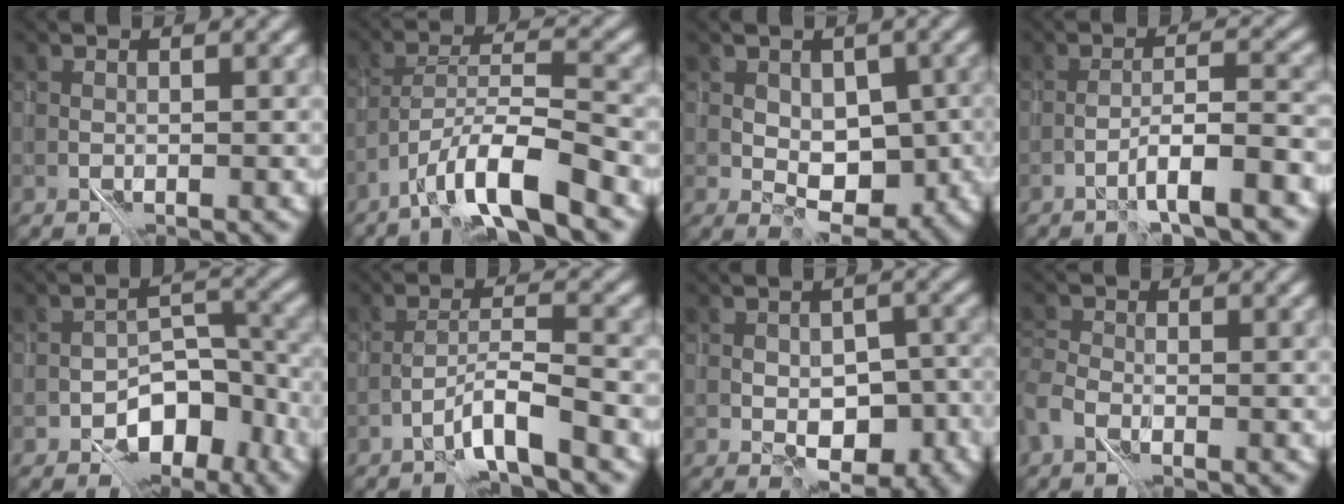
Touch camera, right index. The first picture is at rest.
{"total": 6.3, "force": [-4.6, 0.6, 4.3], "torque": [-0.070, 0.010, -0.086]}
{"total": 4.4, "force": [0.3, 2.9, 3.4], "torque": [-0.038, -0.001, 0.008]}
{"total": 2.9, "force": [-1.8, -0.2, 2.3], "torque": [-0.033, 0.021, -0.038]}
{"total": 7.2, "force": [-4.4, 4.0, 4.1], "torque": [-0.027, 0.017, -0.071]}
{"total": 3.4, "force": [-2.5, -0.3, 2.3], "torque": [-0.041, 0.014, -0.054]}
{"total": 5.6, "force": [-1.6, 3.2, 4.3], "torque": [-0.049, -0.004, -0.017]}
{"total": 2.4, "force": [-1.8, 1.3, 1.0], "torque": [-0.025, 0.001, -0.049]}